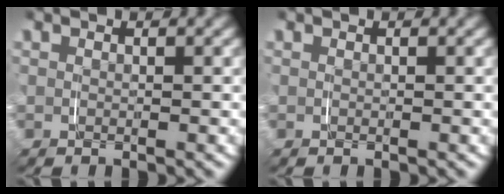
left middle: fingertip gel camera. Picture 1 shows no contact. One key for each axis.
{"total": 0.0}